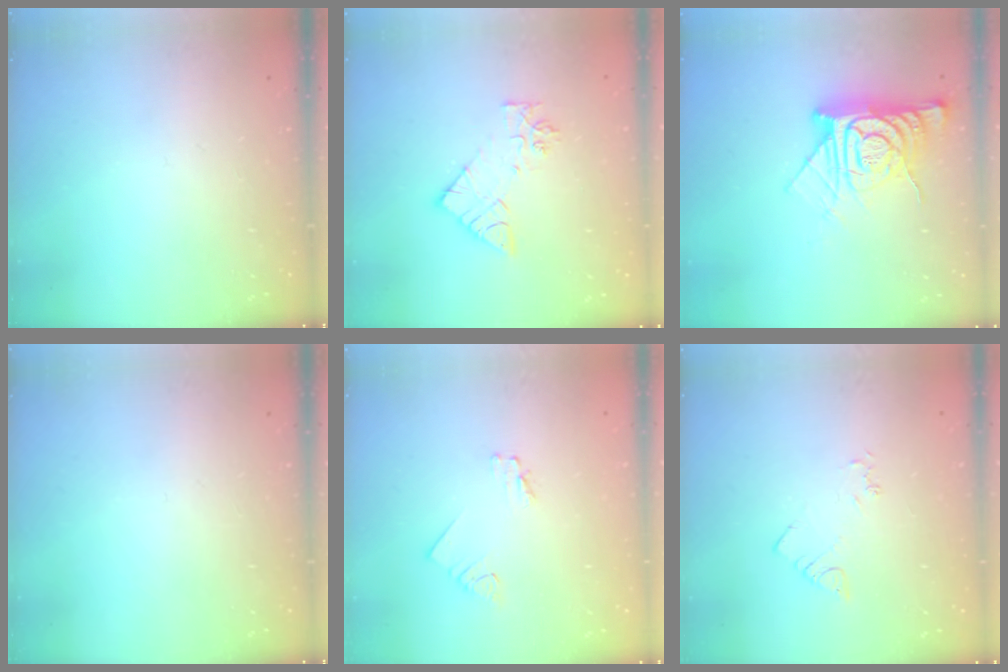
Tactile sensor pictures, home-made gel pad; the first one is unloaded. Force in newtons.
{"total": 10.2, "press": 10.1, "slide": 0.9}
{"total": 14.6, "press": 14.5, "slide": 1.4}
{"total": 0.0}
{"total": 1.7, "press": 1.7, "slide": 0.3}
{"total": 2.3, "press": 2.3, "slide": 0.3}